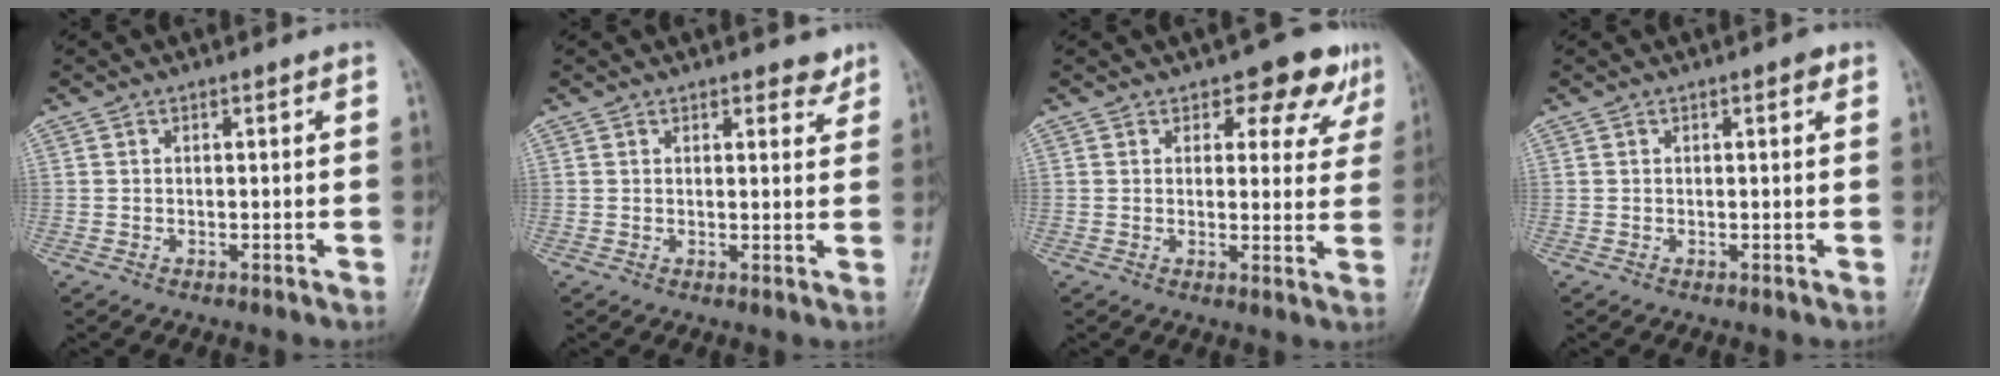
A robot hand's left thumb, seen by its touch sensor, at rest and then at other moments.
{"total": 2.7, "force": [2.1, 1.2, 1.1], "torque": [0.005, -0.013, 0.025]}
{"total": 8.5, "force": [5.4, 4.6, 4.8], "torque": [-0.015, -0.026, 0.057]}
{"total": 1.1, "force": [0.6, 0.4, 0.9], "torque": [-0.011, 0.001, 0.005]}